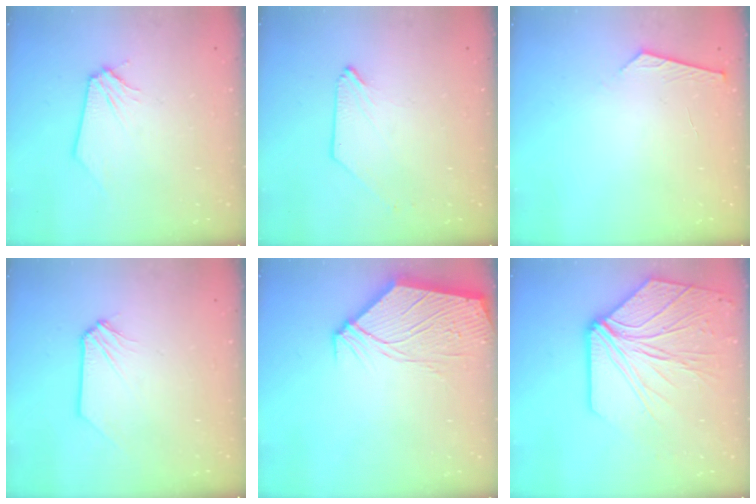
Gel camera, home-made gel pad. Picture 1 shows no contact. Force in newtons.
{"total": 0.0}
{"total": 5.1, "press": 5.1, "slide": 0.6}
{"total": 0.8, "press": 0.8, "slide": 0.1}
{"total": 11.3, "press": 11.2, "slide": 1.6}
{"total": 13.7, "press": 13.5, "slide": 2.6}